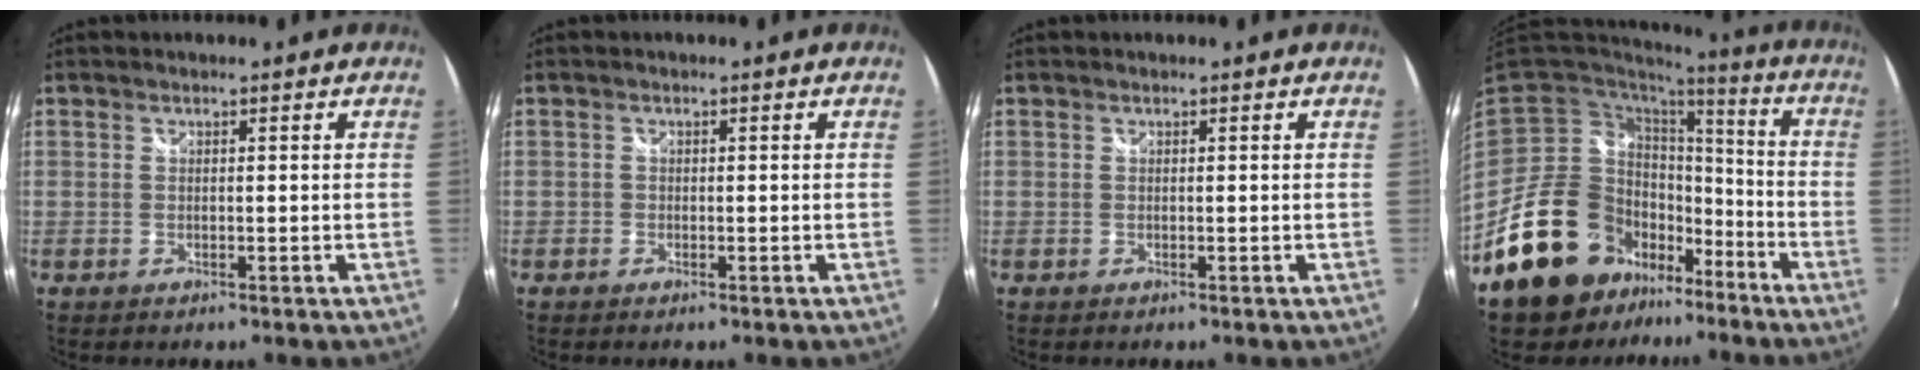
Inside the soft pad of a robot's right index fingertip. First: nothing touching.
{"total": 0.7, "force": [-0.5, 0.5, 0.0], "torque": [-0.003, -0.002, -0.012]}
{"total": 0.0}
{"total": 20.4, "force": [-12.6, 13.1, 9.1], "torque": [-0.199, 0.012, -0.200]}